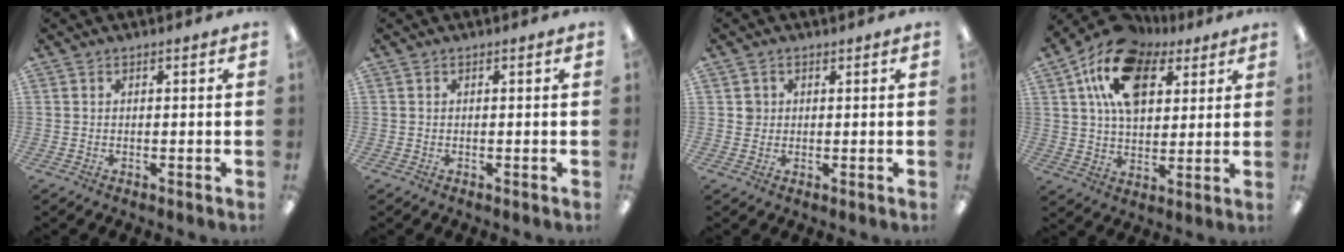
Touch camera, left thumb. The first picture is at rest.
{"total": 0.0}
{"total": 2.1, "force": [0.7, 2.0, 0.2], "torque": [0.001, 0.002, 0.009]}
{"total": 16.9, "force": [8.6, 10.6, 10.0], "torque": [-0.178, -0.019, 0.157]}